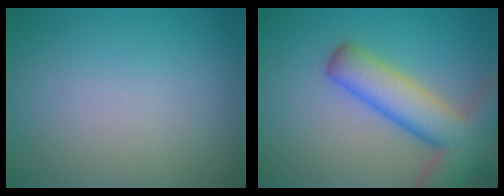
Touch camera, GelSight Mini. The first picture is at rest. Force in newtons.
{"total": 8.5, "press": 8.5, "slide": 0.5}